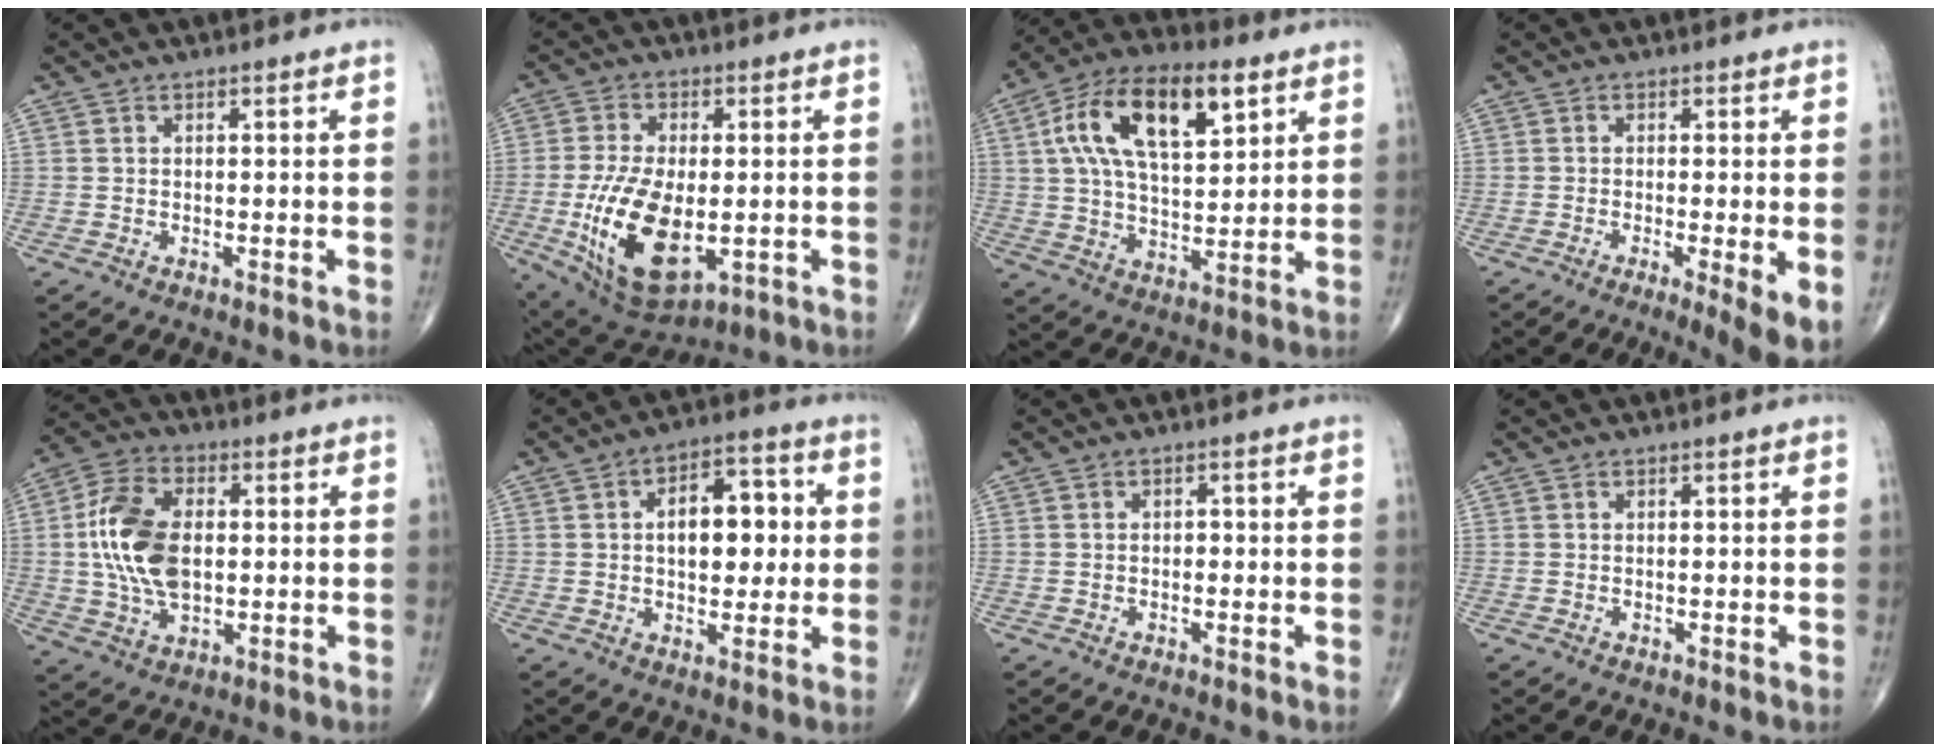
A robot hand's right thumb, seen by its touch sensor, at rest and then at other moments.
{"total": 16.7, "force": [-3.1, 8.6, 14.0], "torque": [-0.264, -0.013, -0.035]}
{"total": 18.4, "force": [6.9, 8.6, 14.8], "torque": [-0.250, 0.002, 0.118]}
{"total": 6.3, "force": [-2.0, 0.8, 5.9], "torque": [-0.096, -0.018, -0.036]}
{"total": 14.4, "force": [0.7, 8.6, 11.5], "torque": [-0.221, 0.011, 0.011]}
{"total": 11.7, "force": [1.3, 6.7, 9.5], "torque": [-0.103, 0.015, 0.017]}
{"total": 1.0, "force": [-0.2, 0.7, 0.7], "torque": [-0.005, 0.005, -0.005]}
{"total": 0.0}